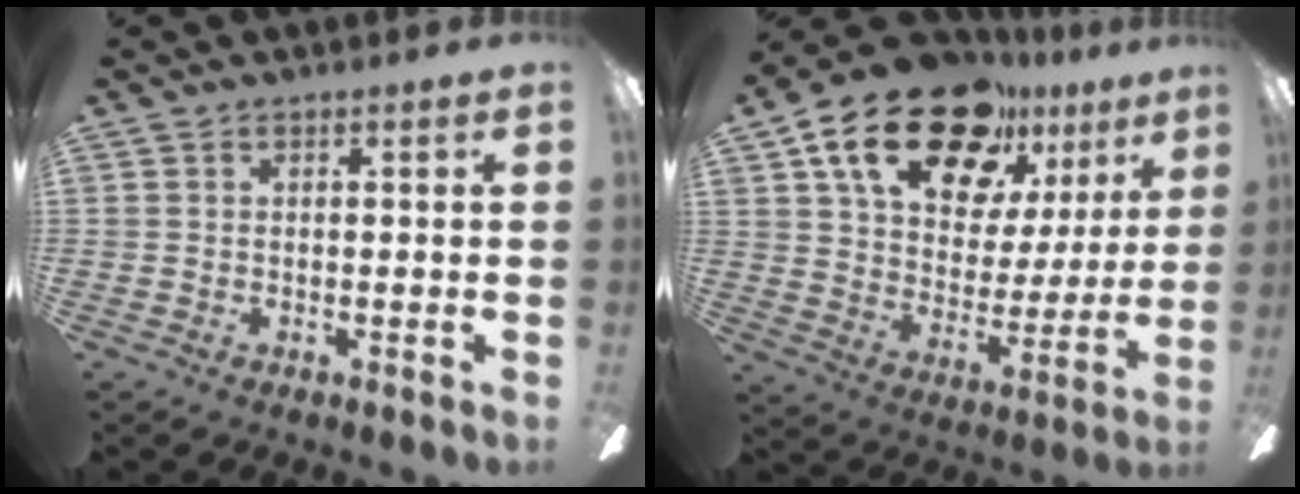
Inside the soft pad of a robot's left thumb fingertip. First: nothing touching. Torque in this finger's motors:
{"motor_torque": [1.25, 1.42, 1.34, -1.42, 0.23]}